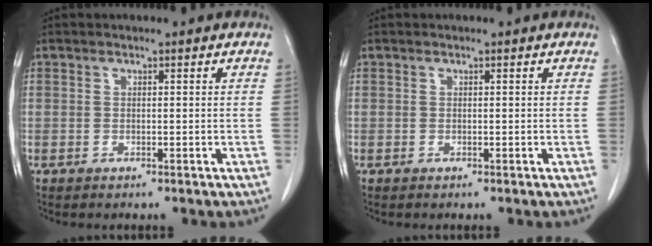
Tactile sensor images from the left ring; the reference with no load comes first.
{"total": 0.0}